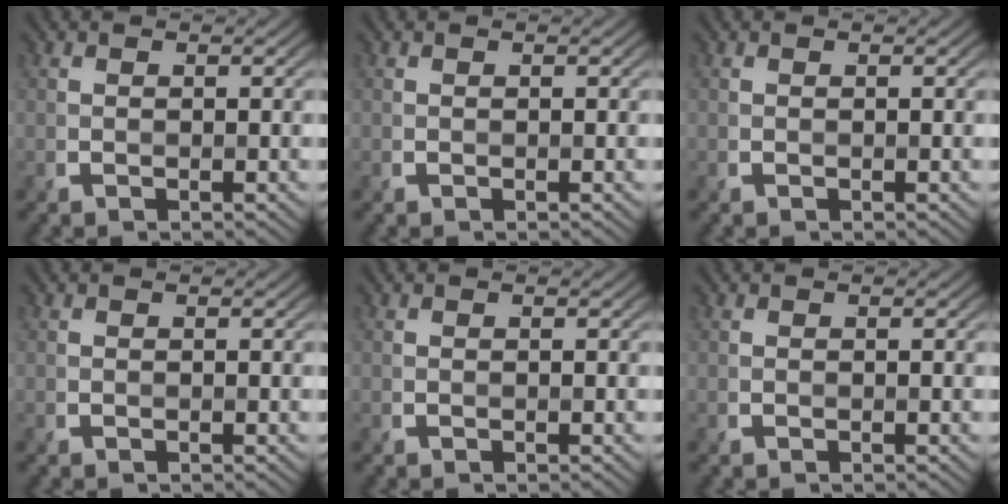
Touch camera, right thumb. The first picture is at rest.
{"total": 0.0}
{"total": 0.0}
{"total": 0.0}
{"total": 0.0}
{"total": 0.0}